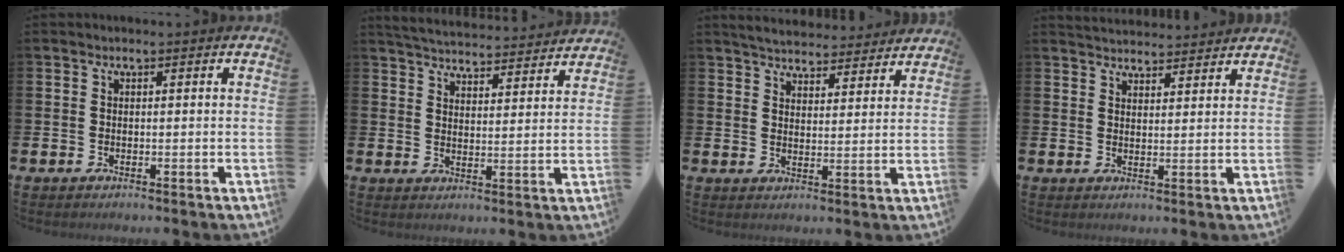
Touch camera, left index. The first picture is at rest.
{"total": 5.1, "force": [5.1, 0.4, 0.2], "torque": [-0.017, -0.043, 0.089]}
{"total": 4.8, "force": [4.8, 0.8, 0.2], "torque": [-0.017, -0.033, 0.082]}
{"total": 3.6, "force": [3.6, 0.5, -0.1], "torque": [-0.002, -0.020, 0.065]}